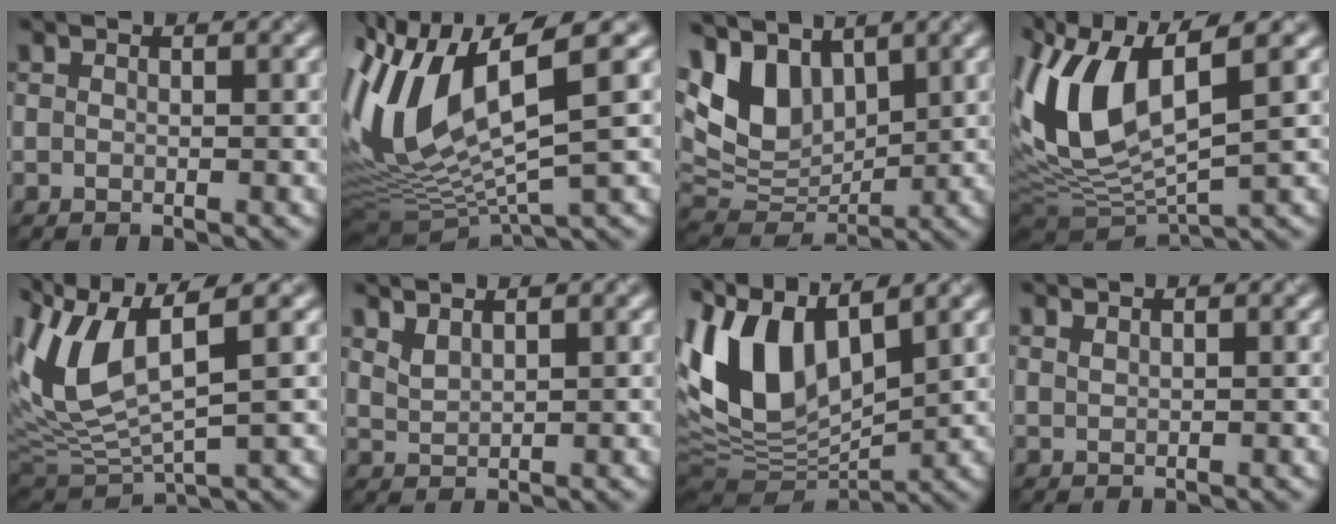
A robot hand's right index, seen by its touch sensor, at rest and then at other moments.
{"total": 10.7, "force": [1.6, 3.7, 9.9], "torque": [-0.213, 0.002, 0.035]}
{"total": 6.1, "force": [3.7, 3.7, 3.2], "torque": [-0.069, -0.001, 0.072]}
{"total": 10.7, "force": [2.5, 4.4, 9.5], "torque": [-0.212, 0.000, 0.049]}
{"total": 9.6, "force": [3.3, 3.6, 8.3], "torque": [-0.195, 0.008, 0.065]}
{"total": 1.9, "force": [1.8, 0.1, 0.1], "torque": [-0.011, 0.007, 0.042]}
{"total": 11.6, "force": [4.5, 5.7, 9.0], "torque": [-0.204, 0.021, 0.078]}
{"total": 0.9, "force": [0.9, 0.0, -0.3], "torque": [0.003, 0.008, 0.019]}